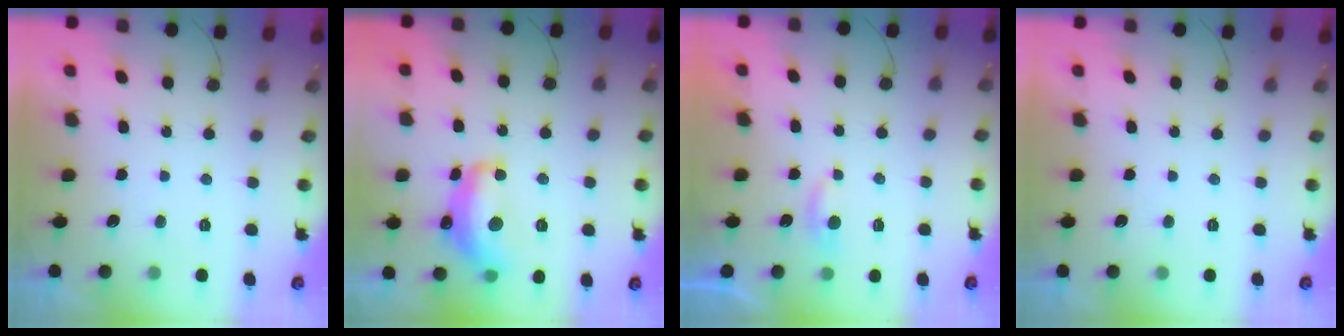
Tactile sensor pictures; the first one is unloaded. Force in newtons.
{"total": 14.7, "press": 14.7, "slide": 1.1}
{"total": 2.8, "press": 2.8, "slide": 0.3}
{"total": 0.0}